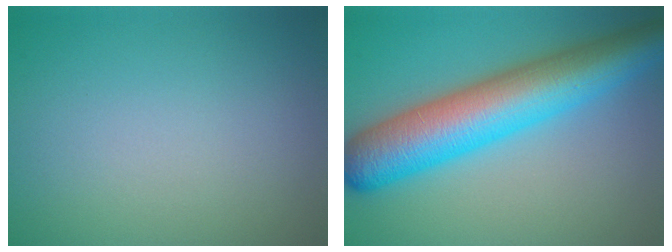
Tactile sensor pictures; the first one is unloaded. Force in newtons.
{"total": 10.3, "press": 10.2, "slide": 0.3}